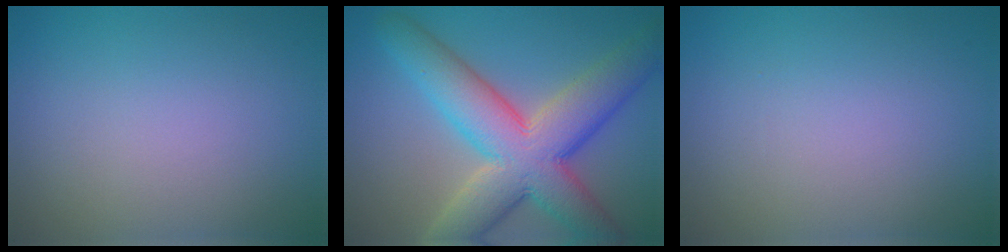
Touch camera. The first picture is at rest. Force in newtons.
{"total": 11.2, "press": 11.2, "slide": 0.4}
{"total": 0.0}